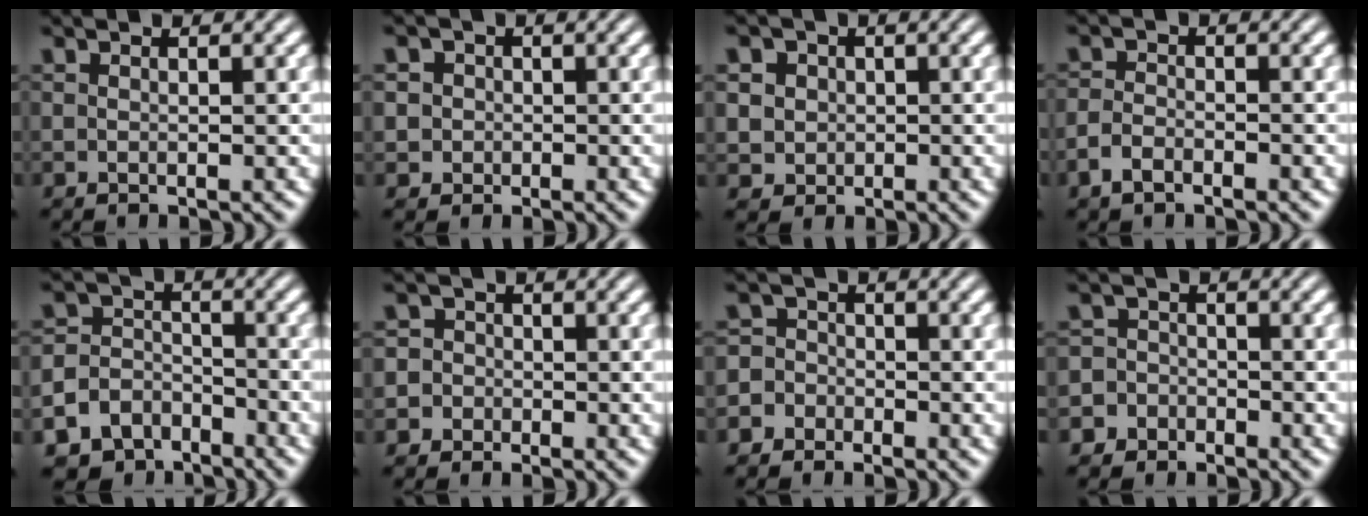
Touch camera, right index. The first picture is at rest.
{"total": 4.2, "force": [-0.3, 4.0, 1.2], "torque": [-0.029, -0.010, -0.007]}
{"total": 5.8, "force": [0.4, 5.4, 2.2], "torque": [-0.051, -0.018, 0.009]}
{"total": 1.6, "force": [-1.6, 0.0, 0.4], "torque": [-0.002, -0.006, -0.026]}
{"total": 9.7, "force": [-5.3, 7.6, 2.6], "torque": [-0.045, -0.036, -0.093]}
{"total": 3.8, "force": [-1.4, 3.5, 0.3], "torque": [-0.005, -0.008, -0.033]}
{"total": 4.6, "force": [-2.1, 4.0, 0.5], "torque": [-0.003, -0.014, -0.043]}
{"total": 4.6, "force": [-2.7, 3.8, 0.3], "torque": [-0.002, -0.013, -0.051]}